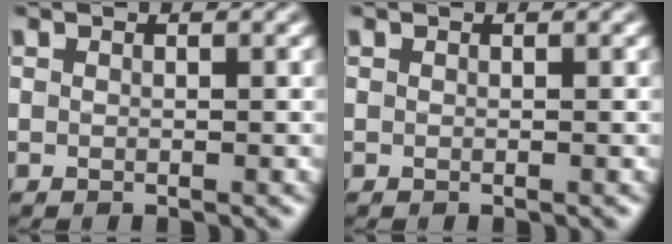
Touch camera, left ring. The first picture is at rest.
{"total": 0.0}